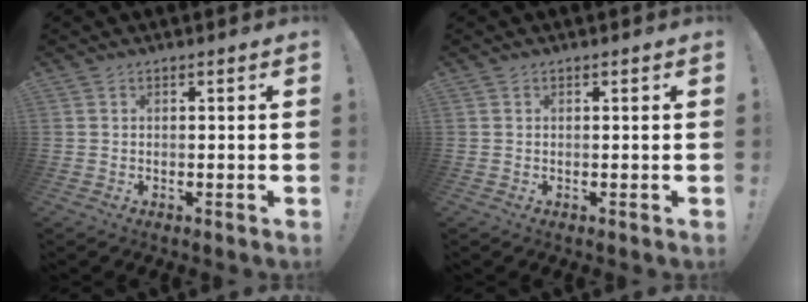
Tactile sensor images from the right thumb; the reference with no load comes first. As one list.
[{"total": 0.0}]